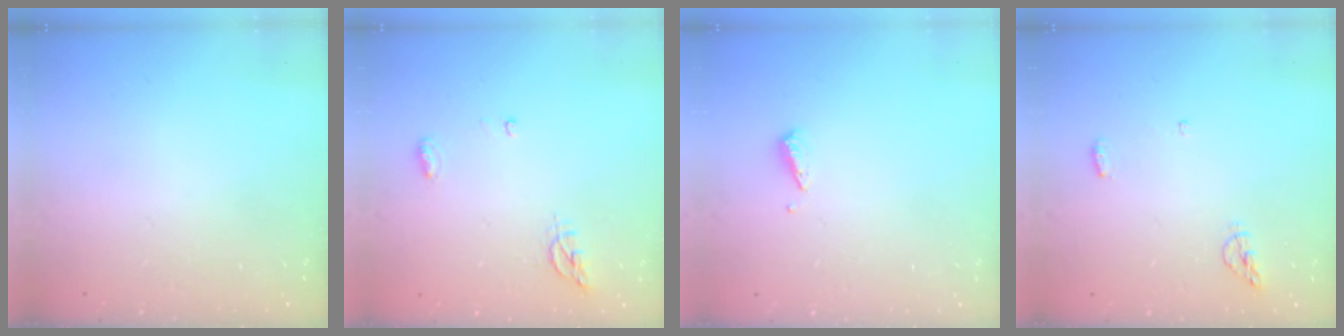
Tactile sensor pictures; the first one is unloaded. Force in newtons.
{"total": 4.9, "press": 4.9, "slide": 0.6}
{"total": 2.9, "press": 2.9, "slide": 0.4}
{"total": 4.1, "press": 3.9, "slide": 1.3}